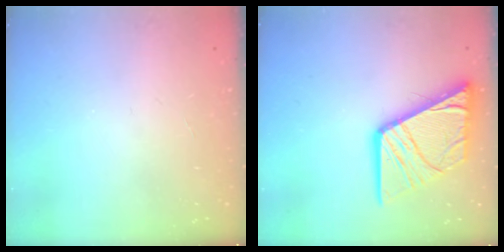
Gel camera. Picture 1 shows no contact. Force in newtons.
{"total": 19.4, "press": 19.3, "slide": 2.2}